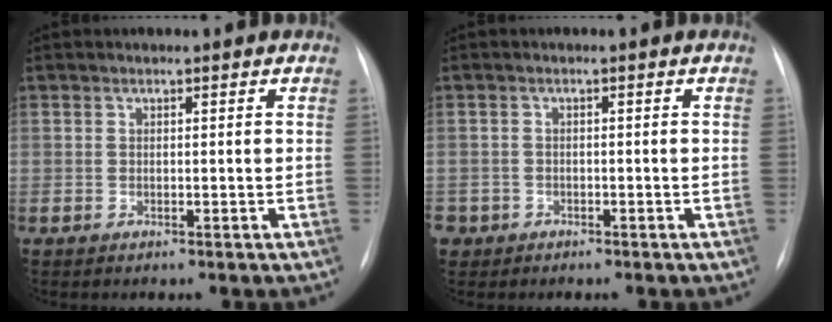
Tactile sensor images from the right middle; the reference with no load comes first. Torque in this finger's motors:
{"motor_torque": [1.07, -1.07, 0.19, 0.00]}